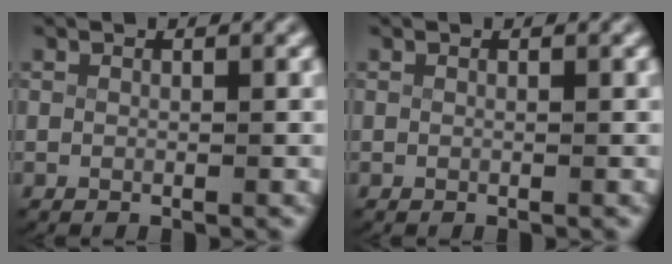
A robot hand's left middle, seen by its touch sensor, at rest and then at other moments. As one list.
[{"total": 0.0}]